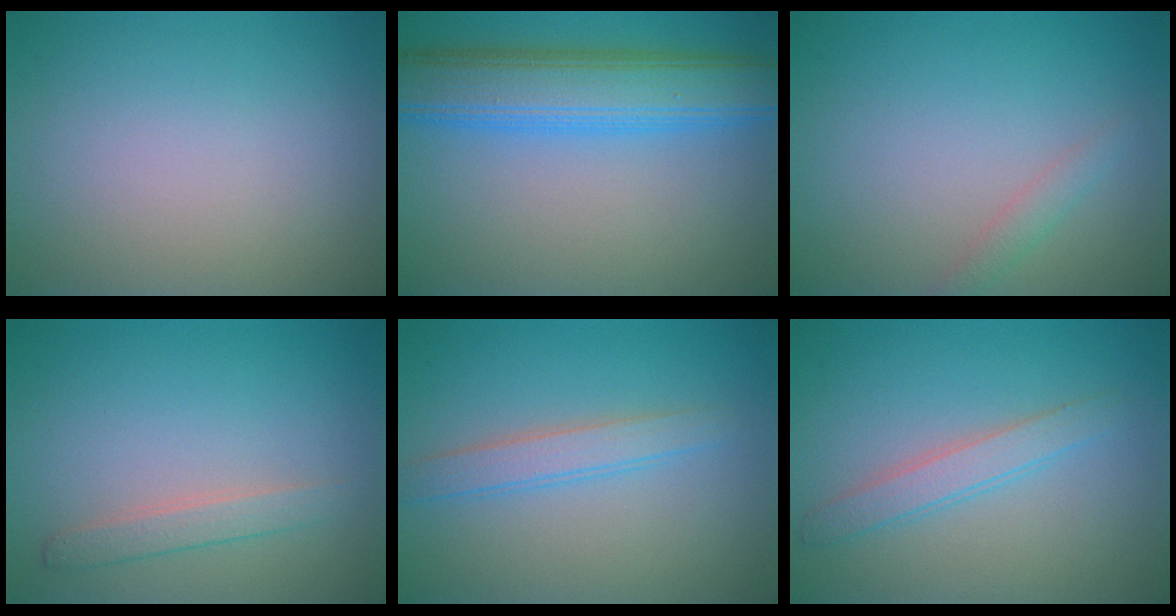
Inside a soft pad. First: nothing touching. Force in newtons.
{"total": 9.2, "press": 9.2, "slide": 0.3}
{"total": 1.2, "press": 1.2, "slide": 0.1}
{"total": 1.7, "press": 1.7, "slide": 0.0}
{"total": 2.4, "press": 2.4, "slide": 0.1}
{"total": 2.2, "press": 2.2, "slide": 0.1}